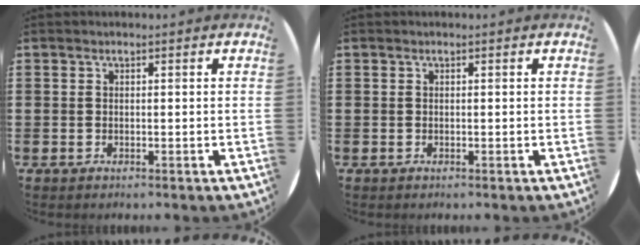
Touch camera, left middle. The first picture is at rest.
{"total": 0.0}